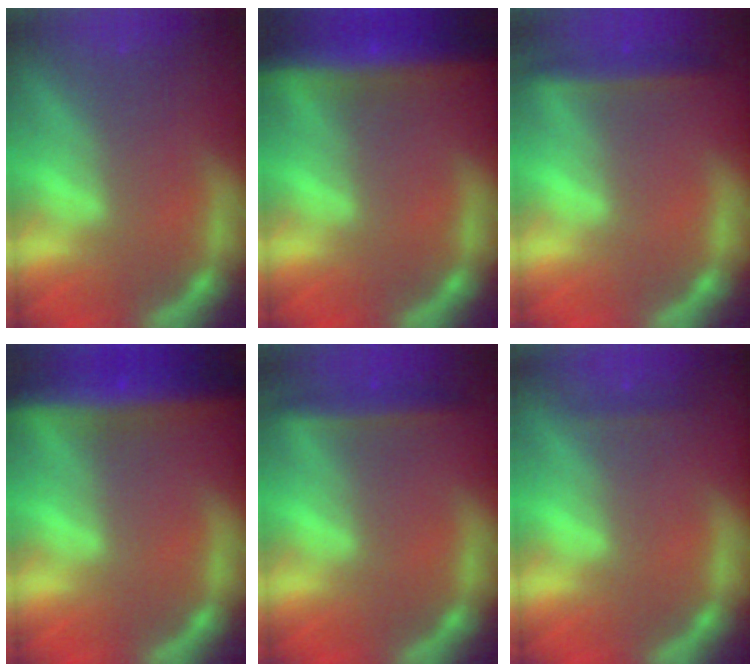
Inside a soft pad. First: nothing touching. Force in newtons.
{"total": 10.0}
{"total": 3.0}
{"total": 9.5}
{"total": 3.0}
{"total": 0.9}